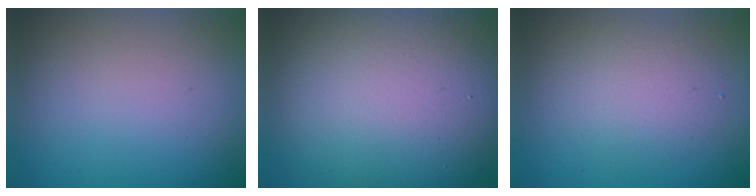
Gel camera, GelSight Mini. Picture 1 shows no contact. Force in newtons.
{"total": 13.0, "press": 13.0, "slide": 0.8}
{"total": 2.7, "press": 2.7, "slide": 0.2}